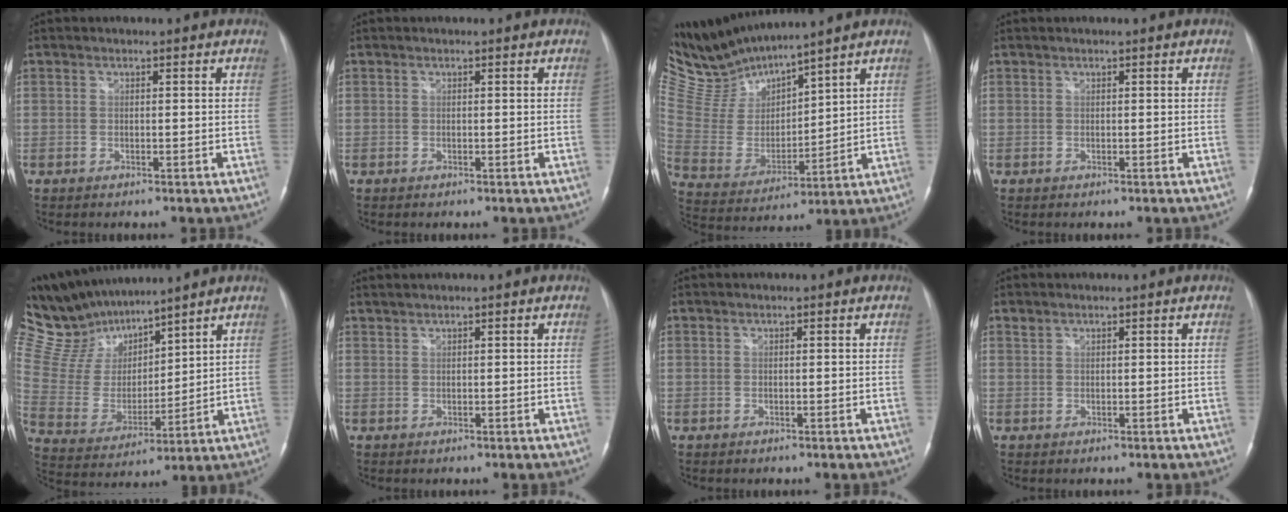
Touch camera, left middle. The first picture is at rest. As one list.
[{"total": 0.0}, {"total": 10.9, "force": [10.8, 0.0, 1.9], "torque": [-0.071, 0.003, 0.239]}, {"total": 0.0}, {"total": 14.5, "force": [13.1, 4.0, 4.6], "torque": [-0.113, 0.016, 0.267]}, {"total": 1.1, "force": [1.1, -0.1, 0.4], "torque": [-0.010, 0.010, 0.026]}, {"total": 0.0}, {"total": 0.7, "force": [0.6, 0.2, 0.1], "torque": [-0.007, 0.006, 0.014]}]